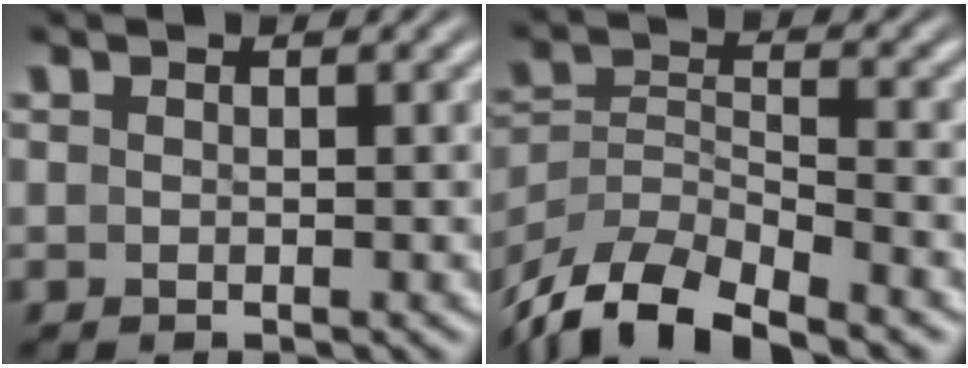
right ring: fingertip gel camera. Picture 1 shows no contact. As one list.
[{"total": 8.5, "force": [-5.0, 4.9, 4.7], "torque": [-0.107, -0.037, -0.068]}]